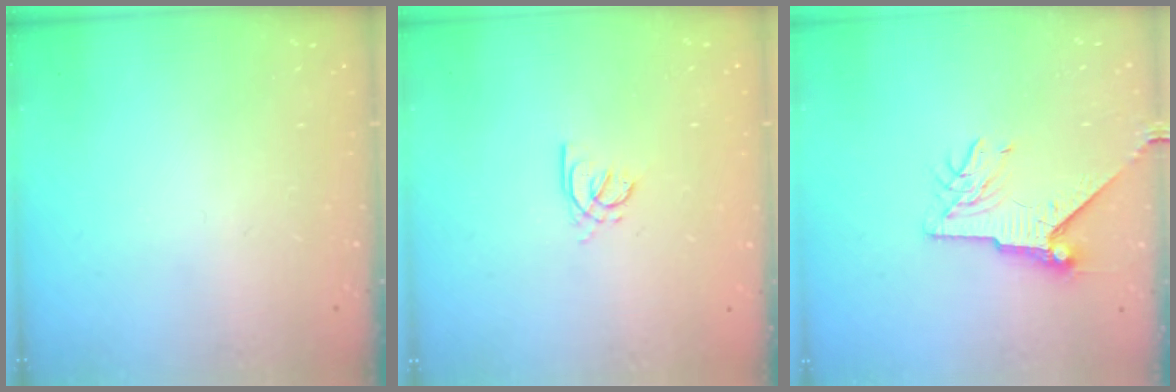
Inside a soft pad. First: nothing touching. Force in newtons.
{"total": 2.4, "press": 2.4, "slide": 0.6}
{"total": 8.3, "press": 8.2, "slide": 0.8}